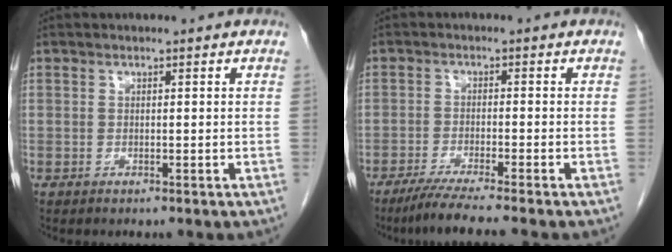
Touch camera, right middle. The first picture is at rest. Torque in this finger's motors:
{"motor_torque": [0.78, -0.42, 0.07, 0.04]}